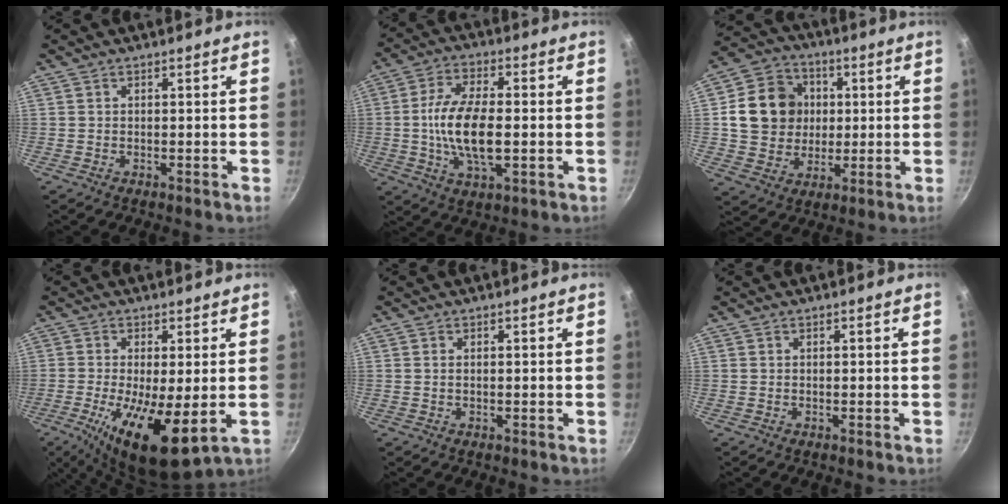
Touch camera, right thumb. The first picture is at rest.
{"total": 13.0, "force": [-1.0, 5.9, 11.6], "torque": [-0.220, 0.008, -0.025]}
{"total": 14.3, "force": [1.8, 12.7, 6.5], "torque": [-0.084, 0.015, 0.030]}
{"total": 13.7, "force": [-2.8, 4.3, 12.7], "torque": [-0.230, -0.017, -0.042]}
{"total": 0.5, "force": [0.1, 0.2, 0.4], "torque": [-0.009, 0.001, 0.001]}
{"total": 0.0}